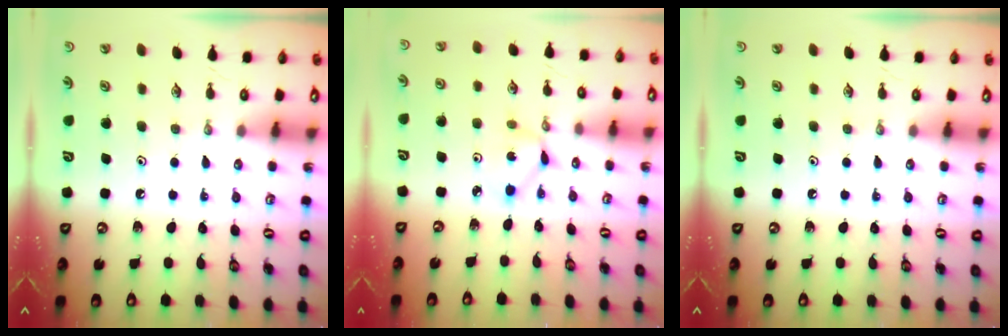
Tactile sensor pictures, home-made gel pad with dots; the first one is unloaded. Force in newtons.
{"total": 2.0, "press": 2.0, "slide": 0.1}
{"total": 0.0}